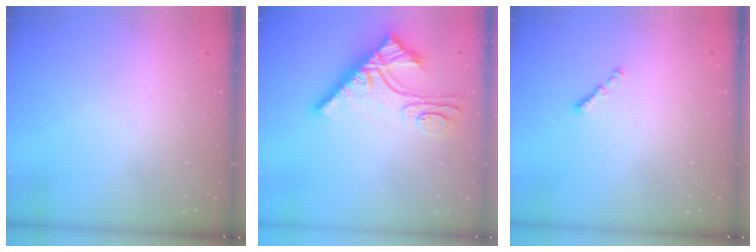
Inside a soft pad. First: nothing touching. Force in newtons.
{"total": 12.5, "press": 12.5, "slide": 0.7}
{"total": 1.0, "press": 0.9, "slide": 0.5}